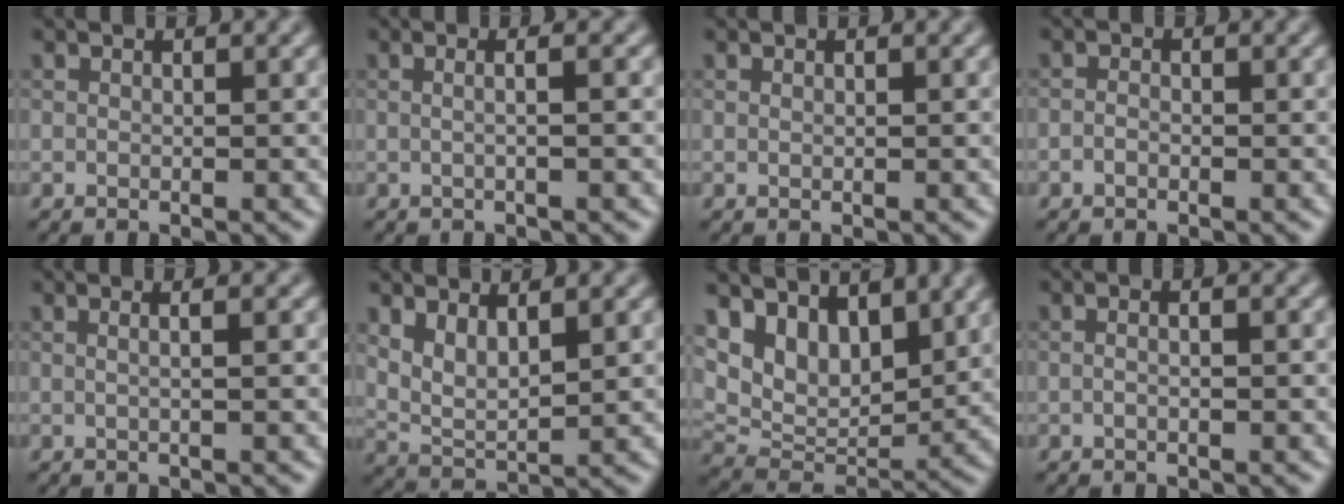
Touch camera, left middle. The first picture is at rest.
{"total": 3.0, "force": [0.6, 1.4, 2.6], "torque": [-0.010, 0.010, -0.019]}
{"total": 0.0}
{"total": 0.7, "force": [-0.4, 0.5, 0.4], "torque": [-0.008, -0.001, -0.010]}
{"total": 2.5, "force": [0.6, 1.1, 2.1], "torque": [-0.013, 0.005, -0.017]}
{"total": 3.3, "force": [1.5, 1.4, 2.6], "torque": [-0.057, -0.010, 0.035]}
{"total": 6.7, "force": [4.2, 3.8, 3.6], "torque": [-0.068, -0.012, 0.071]}
{"total": 3.2, "force": [0.9, 1.7, 2.6], "torque": [-0.011, 0.020, -0.023]}